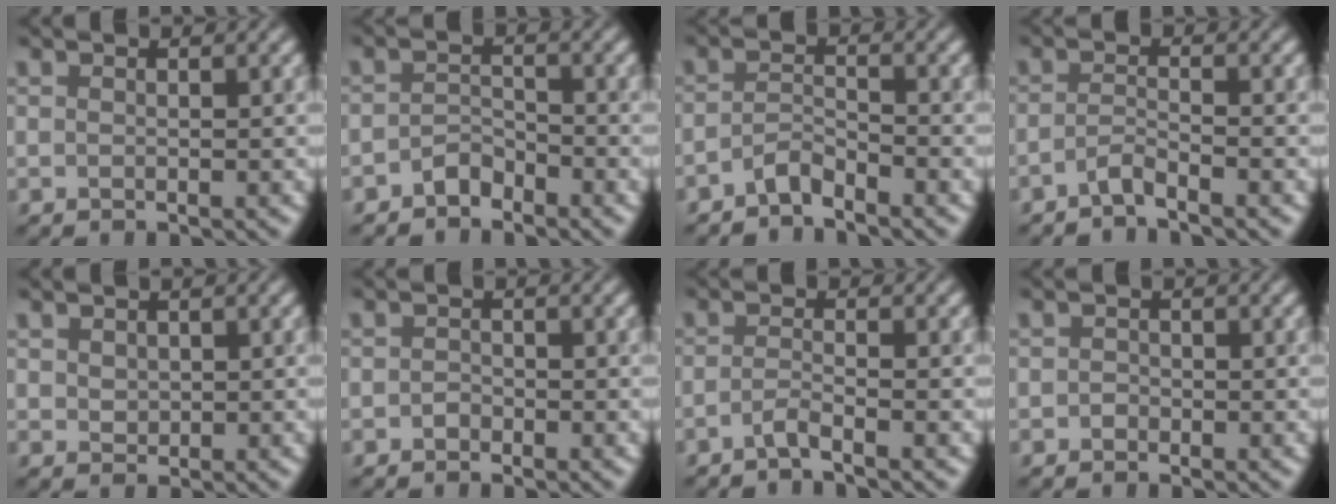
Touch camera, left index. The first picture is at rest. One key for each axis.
{"total": 1.6, "fx": -1.4, "fy": 0.6, "fz": 0.4, "tx": -0.005, "ty": 0.013, "tz": -0.029}
{"total": 1.9, "fx": -1.8, "fy": 0.2, "fz": 0.5, "tx": -0.012, "ty": 0.011, "tz": -0.040}
{"total": 1.5, "fx": -1.4, "fy": 0.0, "fz": 0.7, "tx": -0.014, "ty": 0.004, "tz": -0.034}
{"total": 1.1, "fx": 0.4, "fy": 0.9, "fz": 0.3, "tx": -0.003, "ty": 0.002, "tz": 0.011}
{"total": 0.6, "fx": -0.4, "fy": 0.4, "fz": 0.1, "tx": -0.002, "ty": 0.004, "tz": -0.008}
{"total": 1.4, "fx": -1.1, "fy": 0.1, "fz": 0.9, "tx": -0.015, "ty": 0.005, "tz": -0.029}
{"total": 0.5, "fx": -0.3, "fy": 0.4, "fz": 0.0, "tx": 0.001, "ty": 0.004, "tz": -0.006}